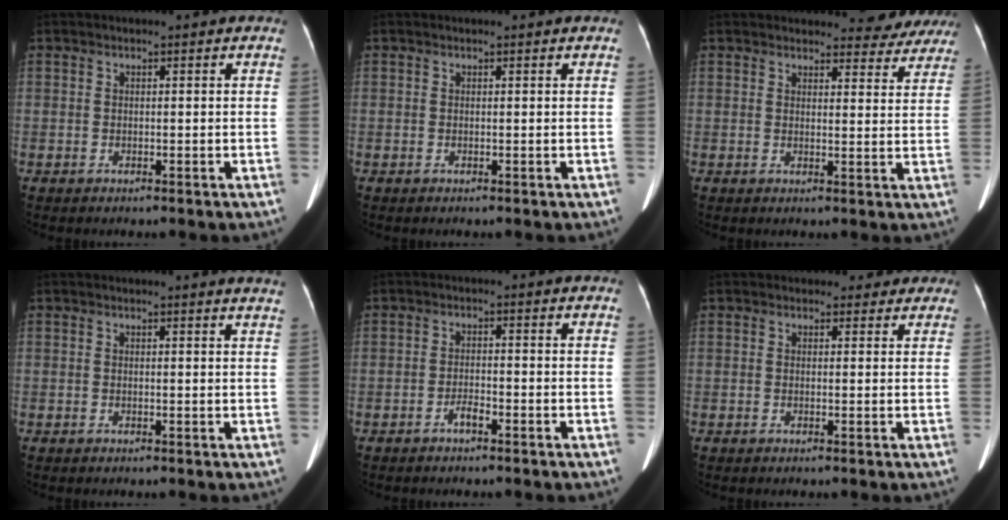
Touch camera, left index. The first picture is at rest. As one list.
[{"total": 0.0}, {"total": 8.9, "force": [8.4, 2.7, 0.7], "torque": [0.024, -0.017, 0.074]}, {"total": 3.7, "force": [3.4, -0.5, 1.1], "torque": [-0.013, -0.010, 0.020]}, {"total": 1.8, "force": [-1.4, 0.3, 1.1], "torque": [-0.021, -0.001, -0.022]}, {"total": 3.4, "force": [2.8, 1.9, 0.2], "torque": [0.011, 0.000, 0.022]}]